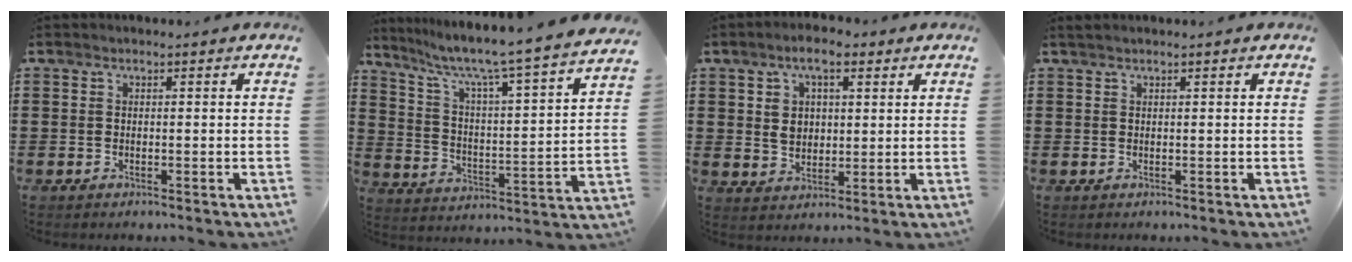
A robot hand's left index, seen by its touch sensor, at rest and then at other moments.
{"total": 5.9, "force": [5.0, -0.2, 3.2], "torque": [-0.085, -0.053, 0.073]}
{"total": 6.1, "force": [3.2, 3.6, 3.7], "torque": [-0.071, 0.005, 0.053]}
{"total": 0.7, "force": [0.6, -0.1, 0.5], "torque": [-0.009, 0.001, 0.011]}